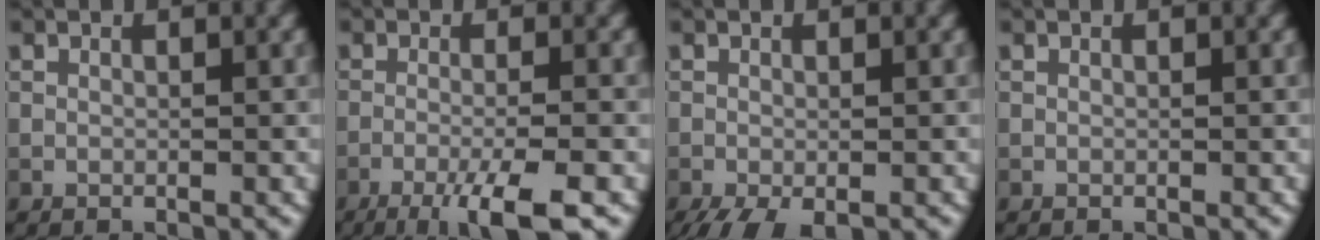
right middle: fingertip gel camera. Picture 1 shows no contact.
{"total": 5.9, "force": [-3.4, 1.0, 4.7], "torque": [-0.067, -0.001, -0.063]}
{"total": 3.4, "force": [-2.2, 1.1, 2.3], "torque": [-0.041, -0.011, -0.036]}
{"total": 0.0}